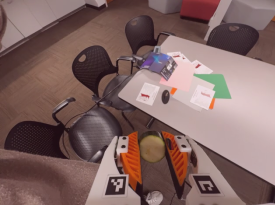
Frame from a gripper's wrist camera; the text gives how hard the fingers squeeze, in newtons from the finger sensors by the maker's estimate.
{"total": 13.1, "left": 13.4, "right": 12.9}